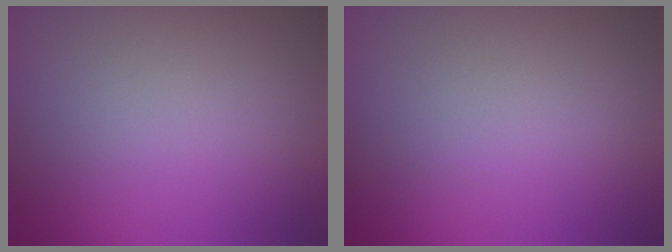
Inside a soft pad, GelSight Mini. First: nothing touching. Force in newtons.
{"total": 0.0}